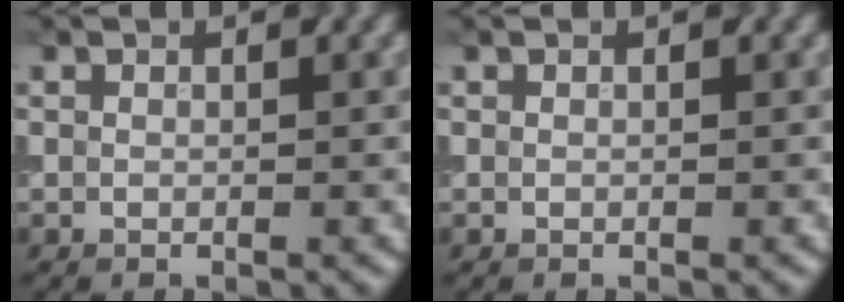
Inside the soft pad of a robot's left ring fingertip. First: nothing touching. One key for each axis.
{"total": 0.0}